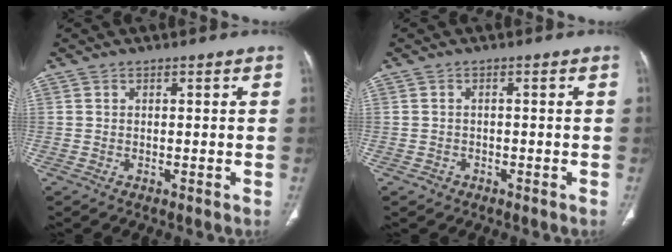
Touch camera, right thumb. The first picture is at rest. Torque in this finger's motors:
{"motor_torque": [0.41, -0.15, -0.19, -0.01, 0.02]}